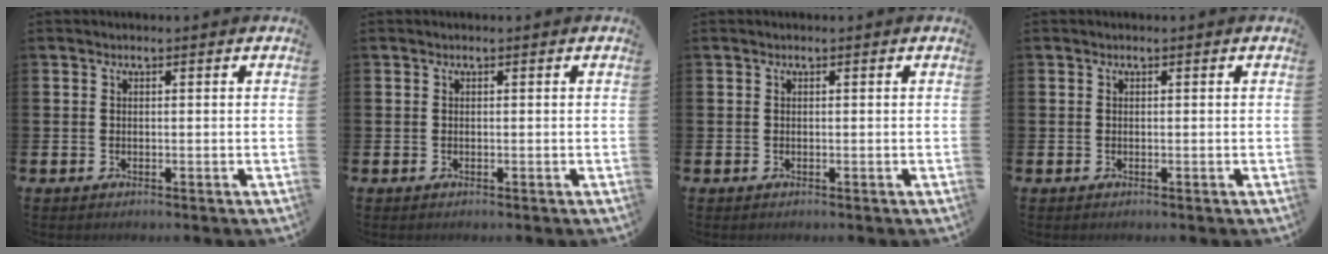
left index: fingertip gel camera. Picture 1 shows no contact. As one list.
[{"total": 0.0}, {"total": 0.0}, {"total": 0.0}]